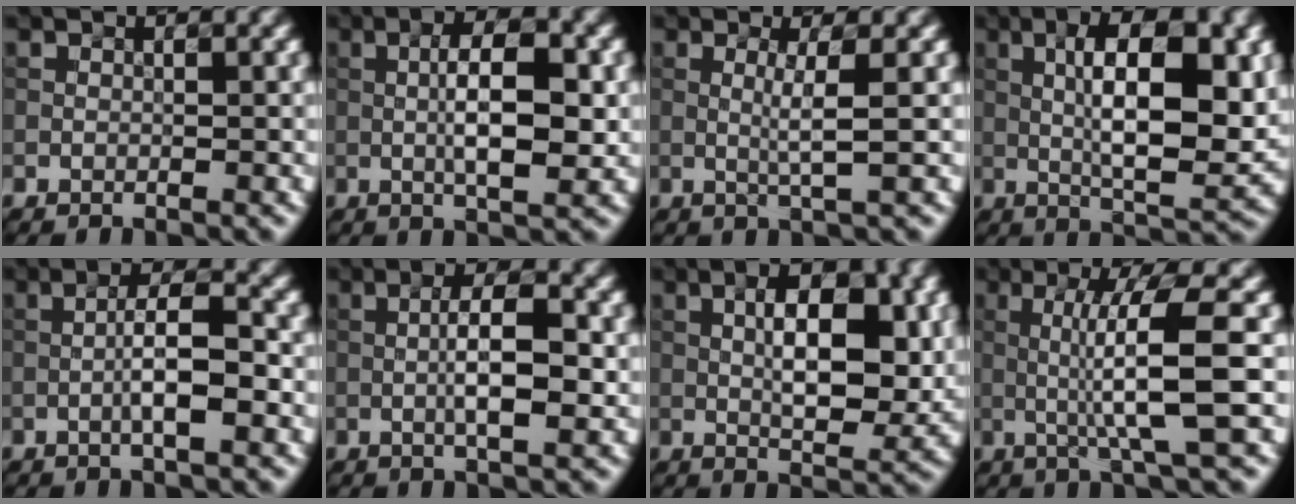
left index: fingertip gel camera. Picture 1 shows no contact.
{"total": 6.5, "force": [0.1, 2.0, 6.2], "torque": [-0.106, 0.003, 0.000]}
{"total": 2.6, "force": [0.3, 0.3, 2.5], "torque": [-0.047, -0.001, 0.001]}
{"total": 10.5, "force": [1.3, 3.3, 9.8], "torque": [-0.146, -0.001, 0.023]}
{"total": 4.4, "force": [-0.9, 0.9, 4.2], "torque": [-0.075, 0.010, -0.021]}
{"total": 5.2, "force": [-0.3, 1.3, 5.1], "torque": [-0.091, 0.007, -0.009]}
{"total": 7.4, "force": [1.0, 2.8, 6.7], "torque": [-0.101, 0.000, 0.016]}
{"total": 6.8, "force": [-0.4, 0.6, 6.8], "torque": [-0.122, 0.006, -0.003]}